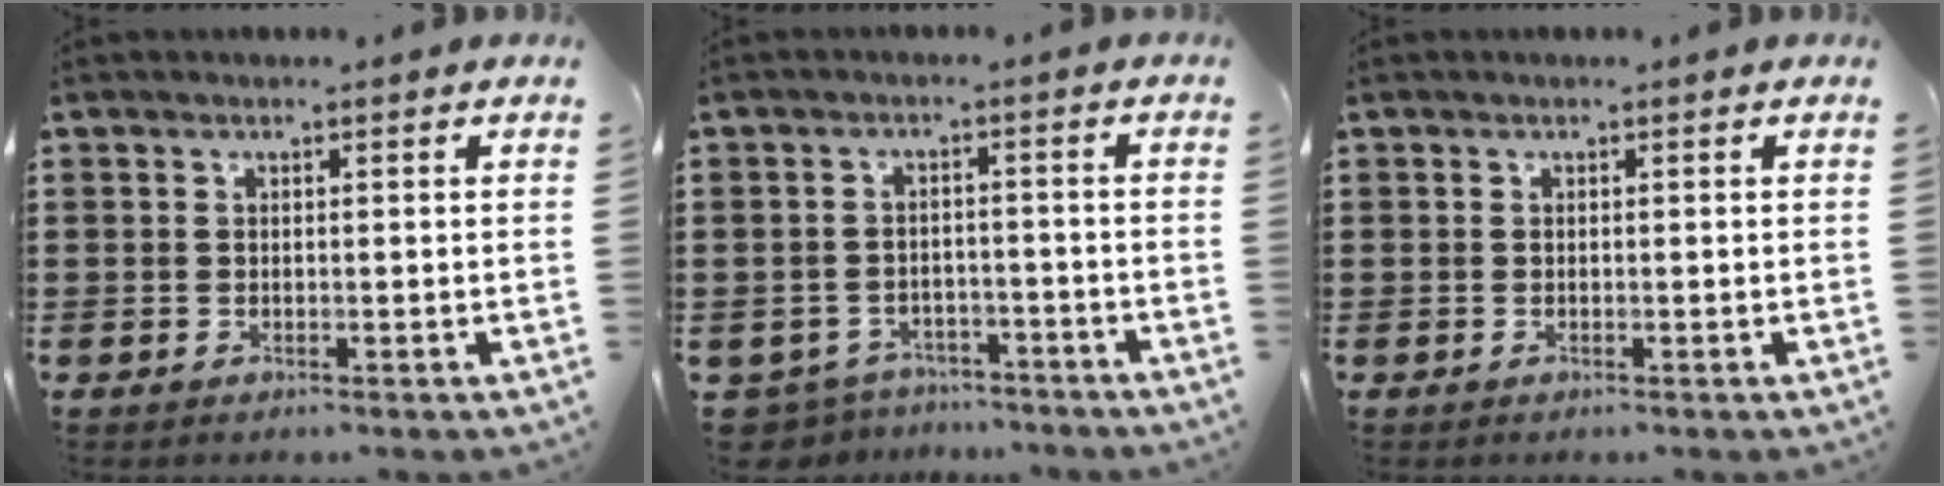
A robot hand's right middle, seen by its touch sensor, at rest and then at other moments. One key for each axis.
{"total": 3.9, "fx": -3.8, "fy": 0.9, "fz": -0.1, "tx": -0.021, "ty": -0.002, "tz": -0.086}
{"total": 0.0}